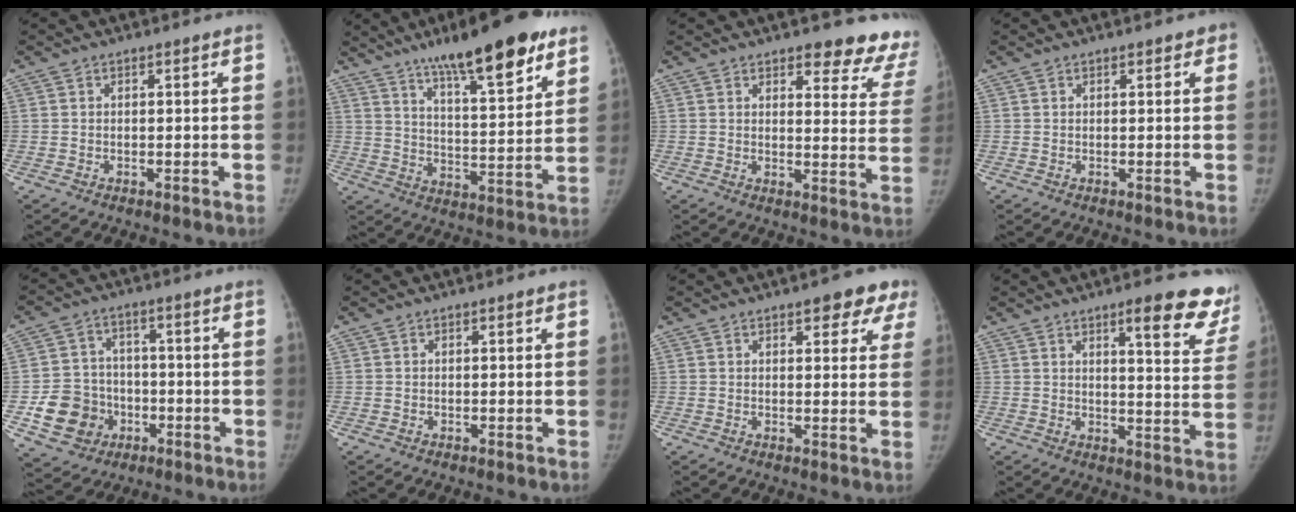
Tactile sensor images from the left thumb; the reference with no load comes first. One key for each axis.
{"total": 20.0, "fx": 13.2, "fy": 4.7, "fz": 14.4, "tx": -0.194, "ty": -0.054, "tz": 0.207}
{"total": 12.6, "fx": 11.2, "fy": 4.2, "fz": 3.8, "tx": 0.010, "ty": -0.086, "tz": 0.103}
{"total": 1.4, "fx": 0.7, "fy": 0.8, "fz": 0.9, "tx": 0.002, "ty": 0.001, "tz": 0.004}
{"total": 11.4, "fx": -3.7, "fy": 10.0, "fz": 3.8, "tx": -0.043, "ty": 0.024, "tz": -0.053}
{"total": 0.0}
{"total": 6.7, "fx": 4.0, "fy": 3.1, "fz": 4.4, "tx": -0.012, "ty": -0.011, "tz": 0.041}
{"total": 14.3, "fx": 10.0, "fy": 3.6, "fz": 9.7, "tx": -0.074, "ty": -0.055, "tz": 0.110}